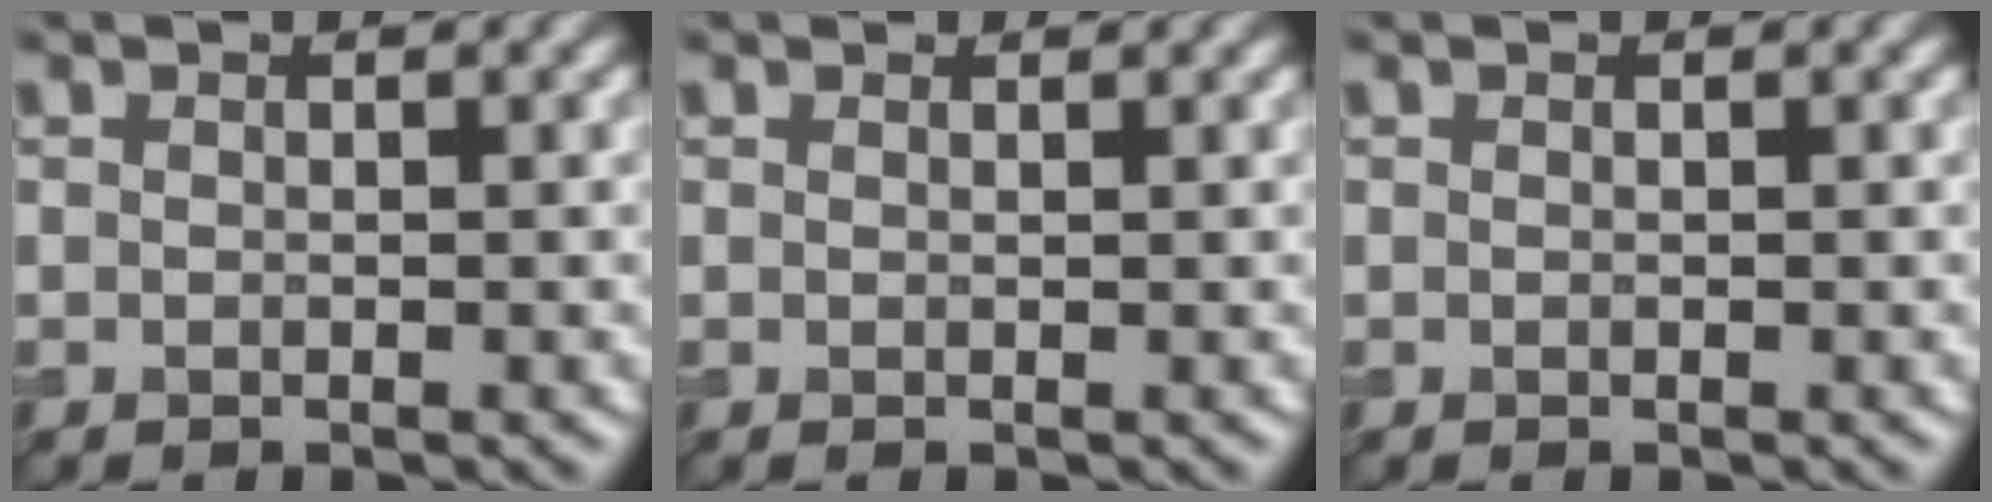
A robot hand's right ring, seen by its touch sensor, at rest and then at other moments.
{"total": 1.1, "force": [1.0, 0.2, 0.1], "torque": [-0.007, -0.006, 0.009]}
{"total": 0.0}